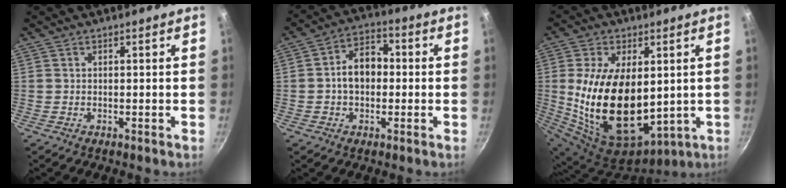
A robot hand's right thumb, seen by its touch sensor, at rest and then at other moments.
{"total": 8.5, "force": [-0.3, 6.1, 5.9], "torque": [-0.064, 0.027, -0.016]}
{"total": 22.0, "force": [1.3, 13.0, 17.7], "torque": [-0.321, -0.027, 0.045]}